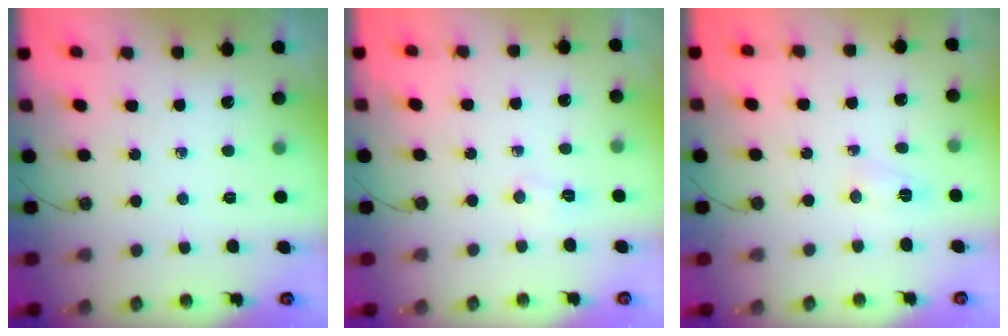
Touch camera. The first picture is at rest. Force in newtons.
{"total": 4.7, "press": 3.1, "slide": 3.5}
{"total": 2.7, "press": 2.7, "slide": 0.4}